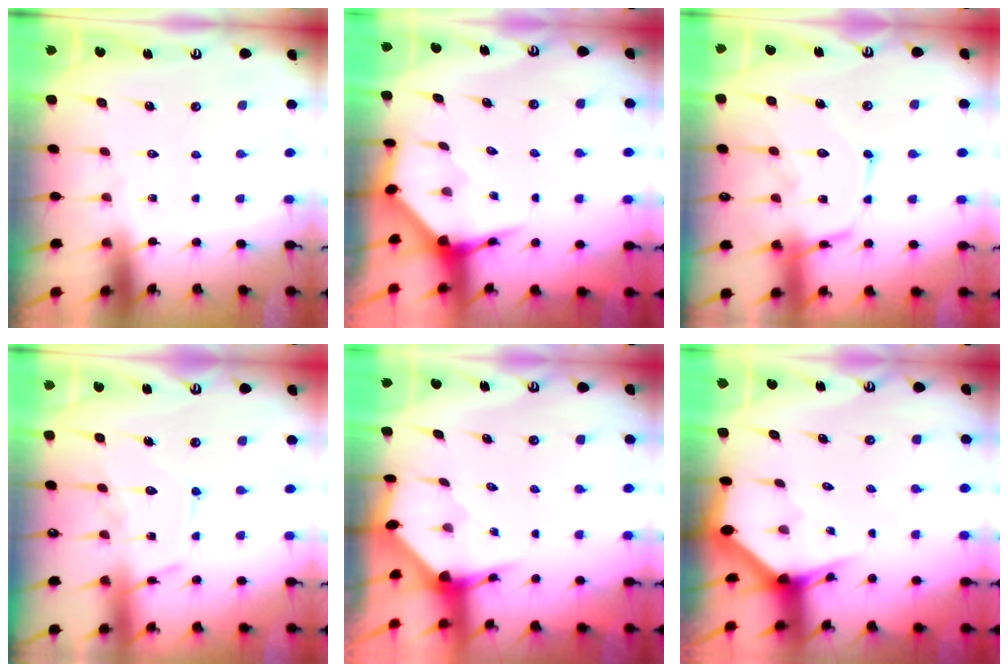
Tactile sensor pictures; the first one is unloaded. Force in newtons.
{"total": 4.0, "press": 4.0, "slide": 0.4}
{"total": 13.7, "press": 13.6, "slide": 1.0}
{"total": 12.4, "press": 12.4, "slide": 1.1}
{"total": 3.3, "press": 3.3, "slide": 0.3}
{"total": 2.9, "press": 2.9, "slide": 0.1}